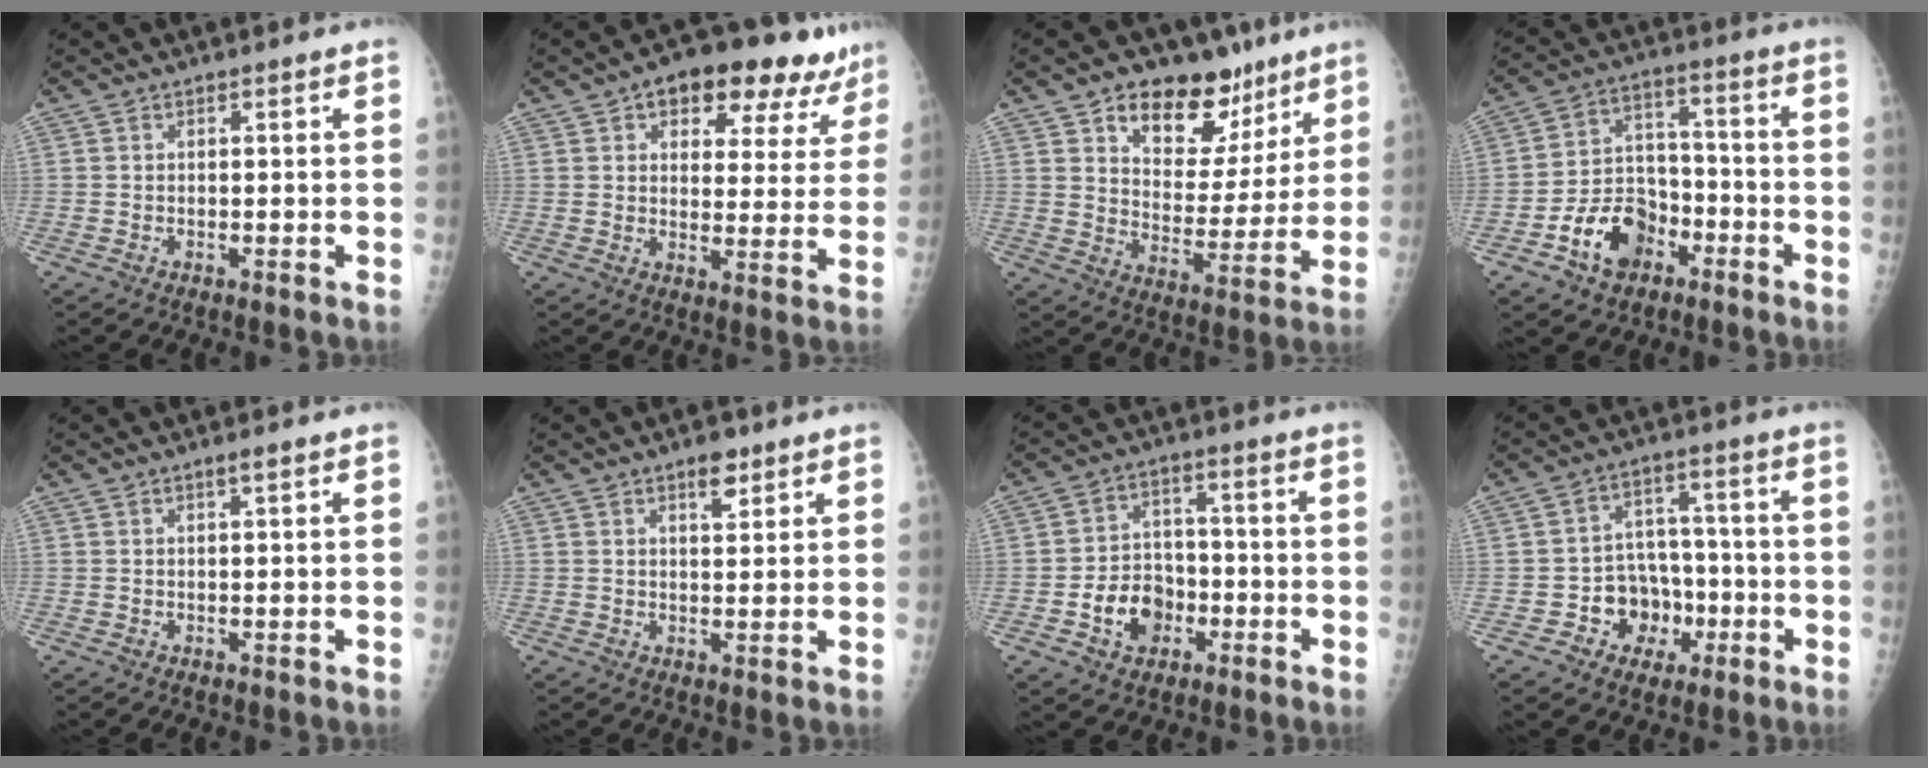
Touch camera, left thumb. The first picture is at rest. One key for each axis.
{"total": 15.2, "fx": 9.6, "fy": 8.1, "fz": 8.6, "tx": -0.056, "ty": -0.020, "tz": 0.123}
{"total": 16.7, "fx": 10.3, "fy": 10.0, "fz": 8.5, "tx": -0.057, "ty": -0.050, "tz": 0.161}
{"total": 12.0, "fx": -6.0, "fy": 8.4, "fz": 6.0, "tx": -0.070, "ty": 0.053, "tz": -0.103}
{"total": 1.1, "fx": 0.7, "fy": 0.1, "fz": 0.9, "tx": -0.015, "ty": -0.003, "tz": 0.011}
{"total": 3.9, "fx": 2.5, "fy": 1.7, "fz": 2.4, "tx": -0.022, "ty": -0.014, "tz": 0.038}
{"total": 9.2, "fx": -3.2, "fy": 7.2, "fz": 4.8, "tx": -0.048, "ty": 0.026, "tz": -0.053}
{"total": 9.1, "fx": -3.2, "fy": 7.6, "fz": 3.7, "tx": -0.009, "ty": 0.035, "tz": -0.047}